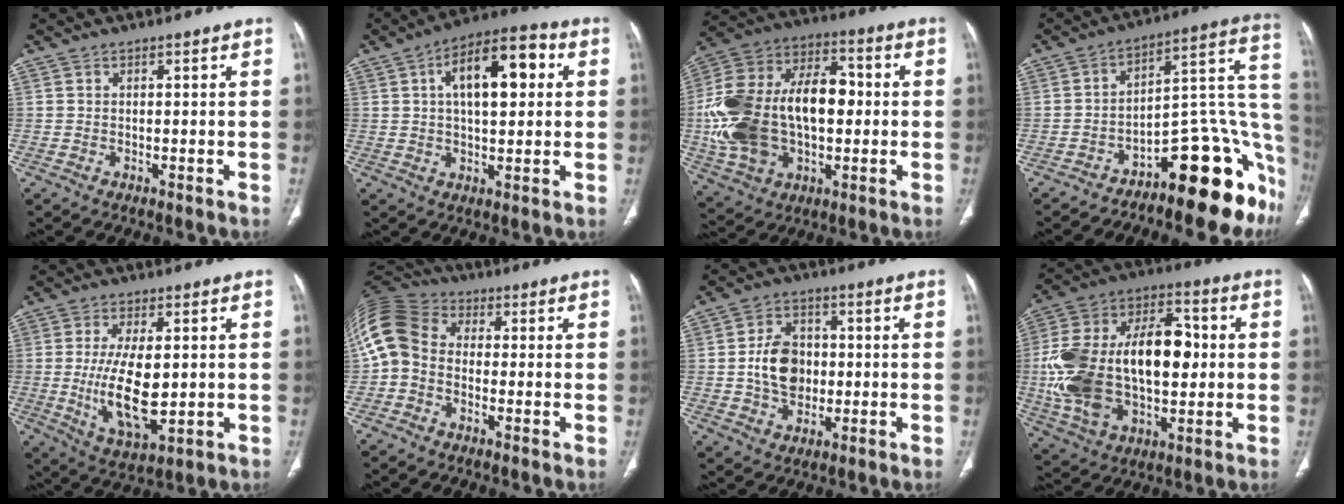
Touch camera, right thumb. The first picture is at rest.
{"total": 14.2, "force": [3.4, 6.6, 12.1], "torque": [-0.169, 0.019, 0.047]}
{"total": 26.0, "force": [-0.6, 16.3, 20.3], "torque": [-0.384, 0.027, 0.001]}
{"total": 21.2, "force": [-11.7, 7.7, 15.8], "torque": [-0.091, 0.123, -0.165]}
{"total": 12.9, "force": [-0.4, 5.9, 11.5], "torque": [-0.202, -0.022, 0.003]}
{"total": 12.4, "force": [-1.1, 9.8, 7.6], "torque": [-0.152, 0.035, -0.034]}
{"total": 9.7, "force": [-0.4, 7.3, 6.3], "torque": [-0.086, 0.011, -0.007]}
{"total": 27.3, "force": [0.0, 15.8, 22.2], "torque": [-0.414, 0.024, 0.010]}